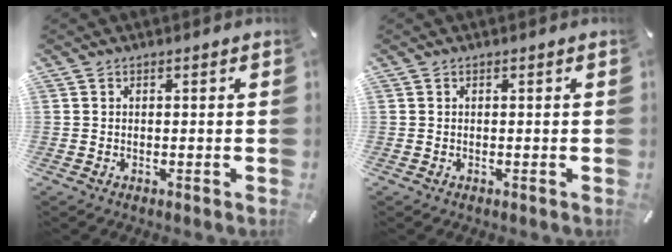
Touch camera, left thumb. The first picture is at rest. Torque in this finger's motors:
{"motor_torque": [0.00, 0.00, 0.00, 0.00, 0.00]}